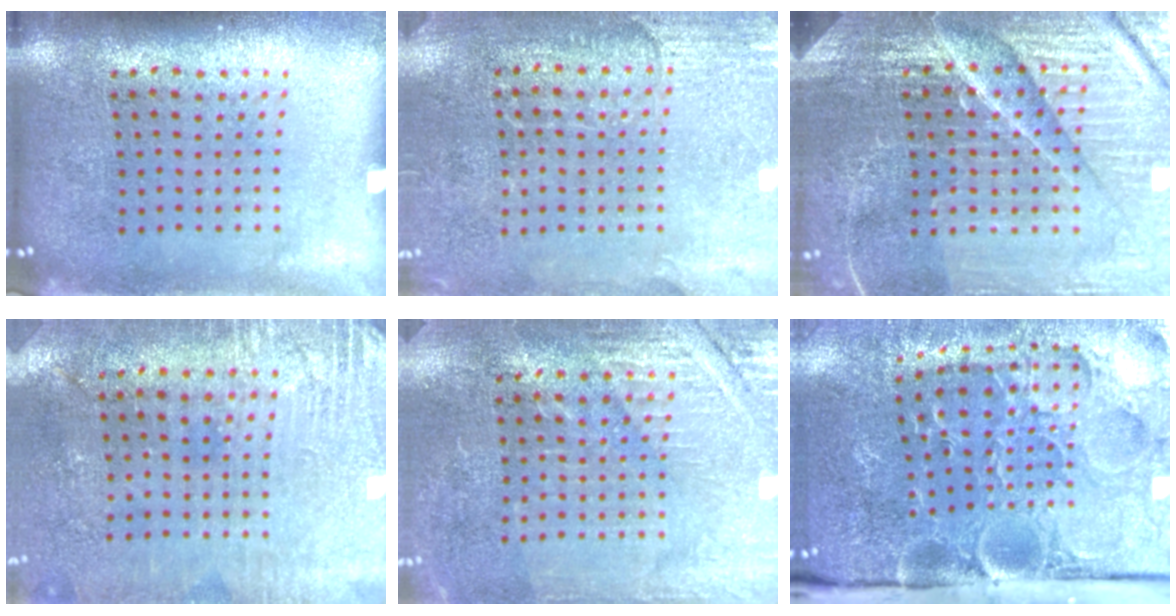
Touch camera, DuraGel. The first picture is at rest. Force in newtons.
{"total": 2.7, "press": 2.4, "slide": 1.2}
{"total": 5.8, "press": 5.3, "slide": 2.4}
{"total": 2.8, "press": 2.5, "slide": 1.2}
{"total": 2.9, "press": 2.9, "slide": 0.4}
{"total": 5.2, "press": 4.1, "slide": 3.2}